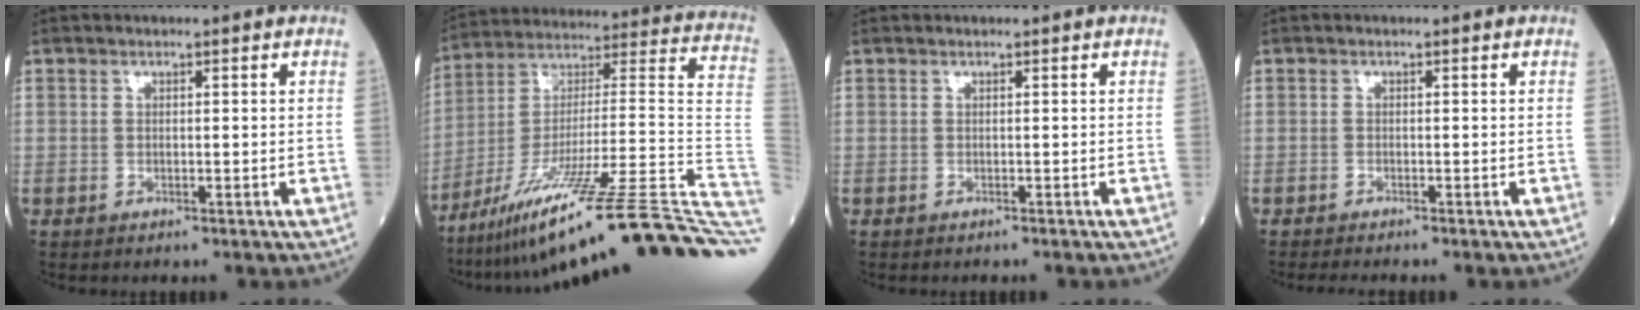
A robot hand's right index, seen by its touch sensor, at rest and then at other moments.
{"total": 33.8, "force": [-22.5, -0.3, 25.2], "torque": [-0.254, -0.015, -0.354]}
{"total": 0.8, "force": [-0.6, 0.0, 0.5], "torque": [-0.005, 0.003, -0.004]}
{"total": 3.5, "force": [-3.0, -0.1, 1.8], "torque": [-0.018, -0.004, -0.044]}